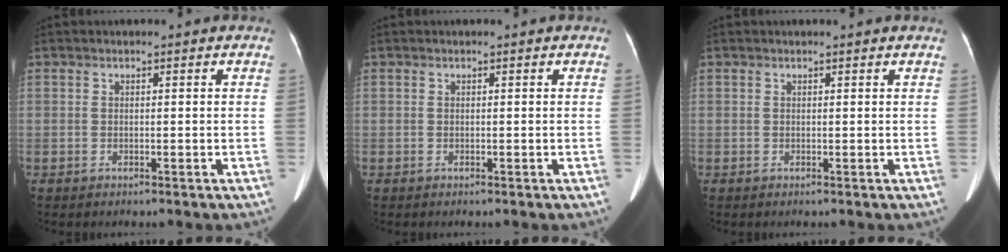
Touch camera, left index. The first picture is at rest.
{"total": 0.0}
{"total": 1.1, "force": [1.0, 0.0, 0.3], "torque": [-0.011, 0.005, 0.010]}